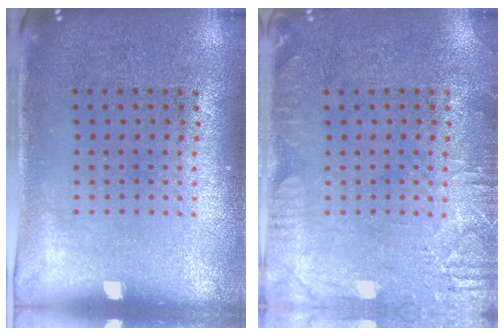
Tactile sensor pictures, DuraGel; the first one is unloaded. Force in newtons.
{"total": 2.8, "press": 2.7, "slide": 0.4}